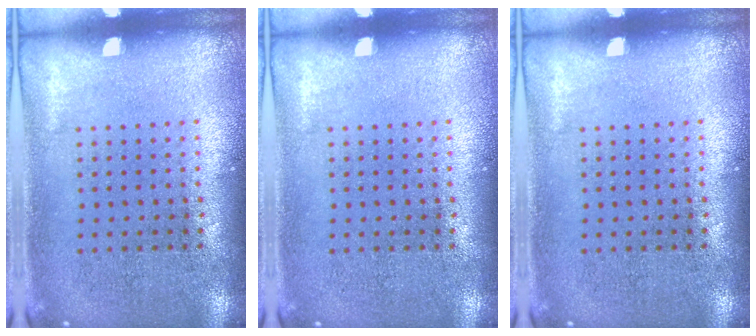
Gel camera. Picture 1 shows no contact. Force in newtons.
{"total": 0.0}
{"total": 0.0}